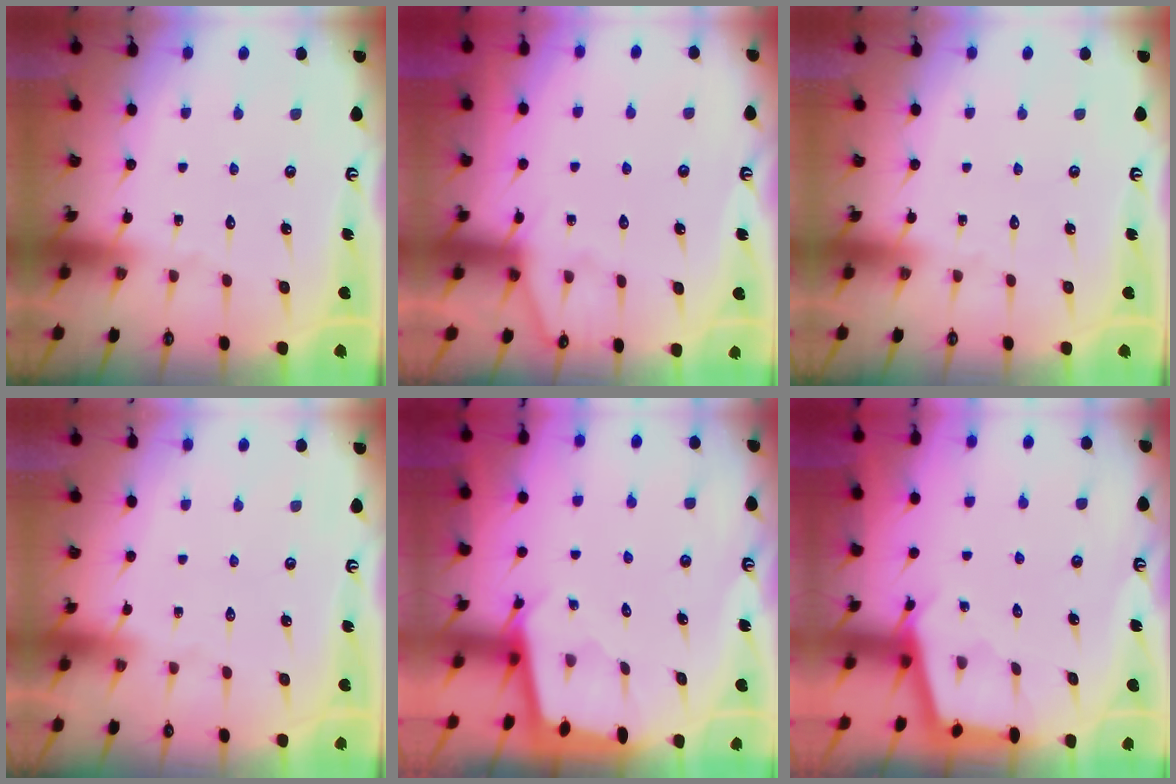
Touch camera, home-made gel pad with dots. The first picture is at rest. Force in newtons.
{"total": 4.0, "press": 4.0, "slide": 0.5}
{"total": 0.0}
{"total": 0.6, "press": 0.6, "slide": 0.2}
{"total": 2.0, "press": 2.0, "slide": 0.2}
{"total": 3.0, "press": 3.0, "slide": 0.3}